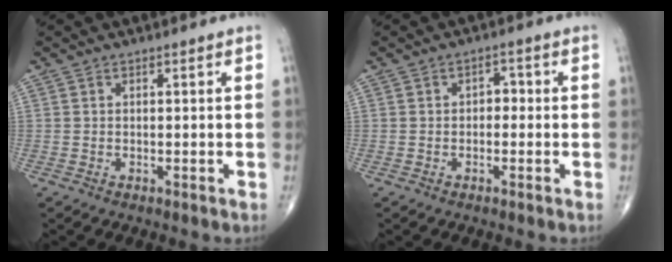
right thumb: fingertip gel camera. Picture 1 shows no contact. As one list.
[{"total": 2.2, "force": [-0.3, 1.6, 1.5], "torque": [-0.005, 0.010, -0.012]}]